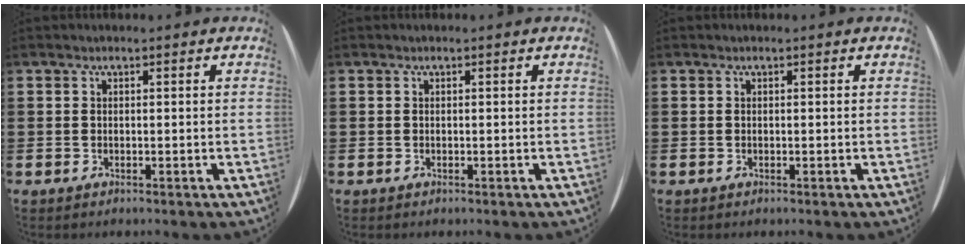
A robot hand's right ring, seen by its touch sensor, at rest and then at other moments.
{"total": 0.0}
{"total": 0.0}